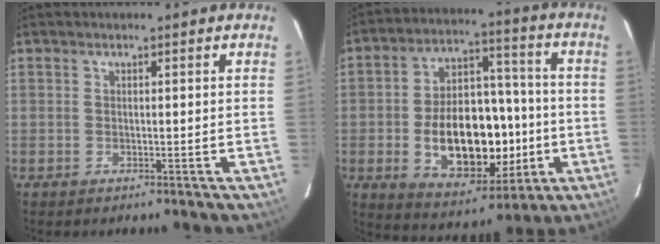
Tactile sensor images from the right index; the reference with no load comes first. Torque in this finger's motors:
{"motor_torque": [1.28, -0.86, 1.05, 0.21]}